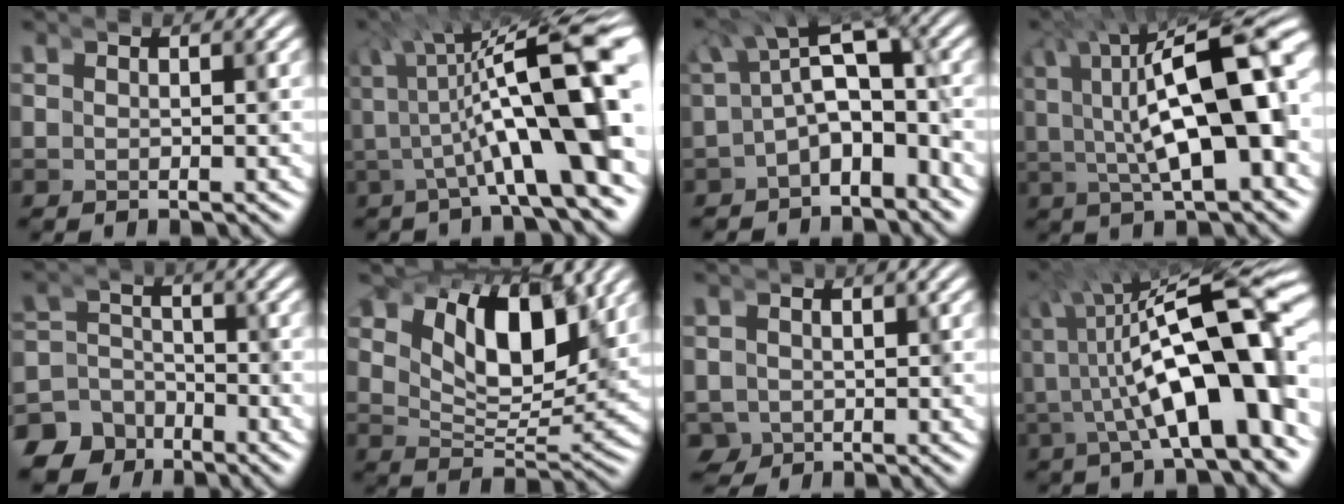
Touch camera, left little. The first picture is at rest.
{"total": 8.5, "force": [-2.4, 2.4, 7.8], "torque": [-0.108, -0.007, -0.042]}
{"total": 4.6, "force": [-1.4, 2.5, 3.6], "torque": [-0.072, -0.022, -0.021]}
{"total": 9.7, "force": [-1.0, 4.6, 8.5], "torque": [-0.138, -0.012, -0.014]}
{"total": 7.7, "force": [-5.9, 4.8, 0.9], "torque": [-0.035, -0.034, -0.105]}
{"total": 8.3, "force": [2.3, 4.2, 6.8], "torque": [-0.120, -0.007, 0.034]}
{"total": 4.1, "force": [-1.7, 3.5, 1.3], "torque": [-0.058, -0.036, -0.014]}
{"total": 10.0, "force": [-3.3, 4.2, 8.5], "torque": [-0.144, -0.007, -0.053]}